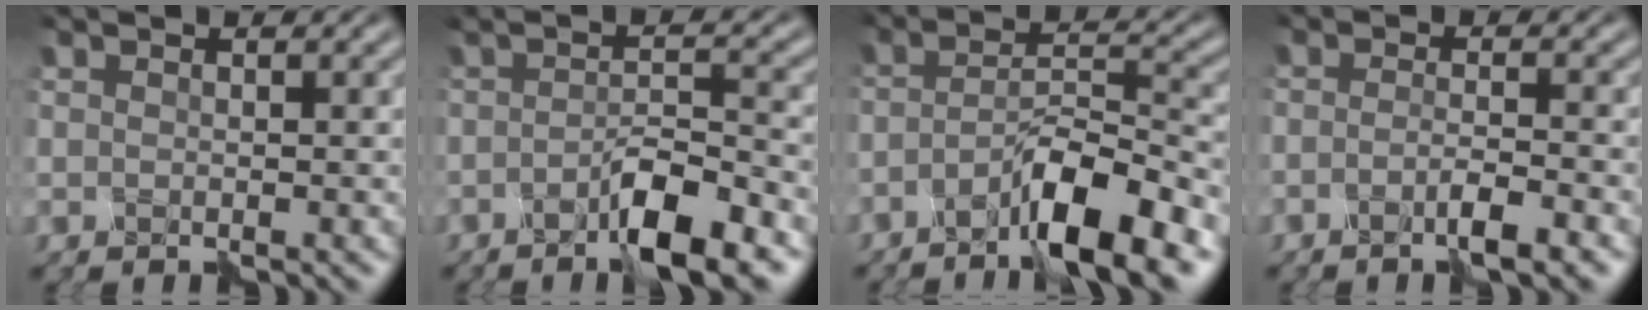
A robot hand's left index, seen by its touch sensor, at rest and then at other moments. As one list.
[{"total": 5.6, "force": [-2.9, 0.5, 4.8], "torque": [-0.078, 0.002, -0.054]}, {"total": 6.8, "force": [-4.4, 0.9, 5.1], "torque": [-0.090, 0.007, -0.078]}, {"total": 2.7, "force": [-2.0, 0.0, 1.9], "torque": [-0.033, 0.001, -0.040]}]